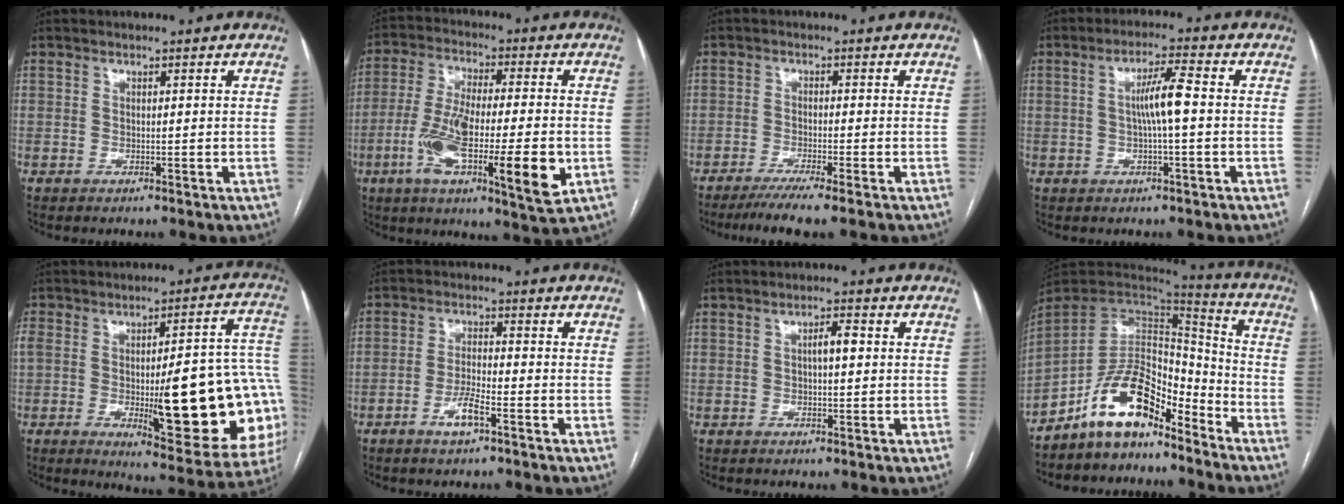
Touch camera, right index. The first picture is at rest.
{"total": 17.2, "force": [-4.9, 2.7, 16.2], "torque": [-0.278, -0.014, -0.078]}
{"total": 5.9, "force": [-4.5, -0.6, 3.8], "torque": [-0.058, -0.014, -0.077]}
{"total": 5.6, "force": [0.0, 0.1, 5.6], "torque": [-0.100, 0.010, 0.000]}
{"total": 26.9, "force": [-3.7, 6.8, 25.8], "torque": [-0.296, 0.019, -0.034]}
{"total": 4.5, "force": [-2.5, 0.7, 3.6], "torque": [-0.072, -0.001, -0.049]}
{"total": 2.5, "force": [0.2, 0.5, 2.5], "torque": [-0.041, 0.005, 0.002]}
{"total": 12.9, "force": [-9.4, 5.3, 7.0], "torque": [-0.125, 0.031, -0.173]}